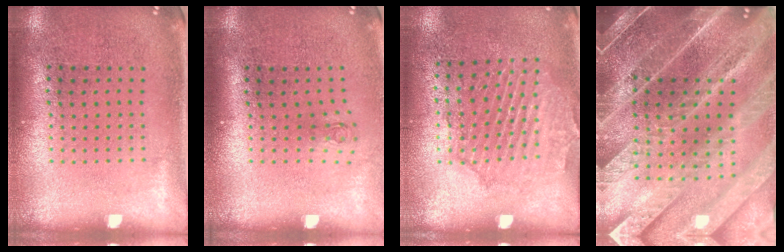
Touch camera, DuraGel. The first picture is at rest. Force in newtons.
{"total": 0.7, "press": 0.3, "slide": 0.7}
{"total": 1.6, "press": 1.6, "slide": 0.3}
{"total": 5.5, "press": 4.7, "slide": 2.9}